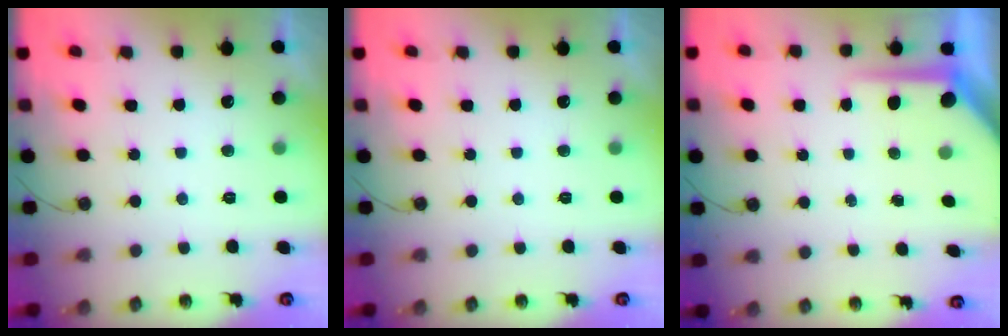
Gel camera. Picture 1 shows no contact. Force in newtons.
{"total": 0.0}
{"total": 7.8, "press": 7.7, "slide": 0.8}